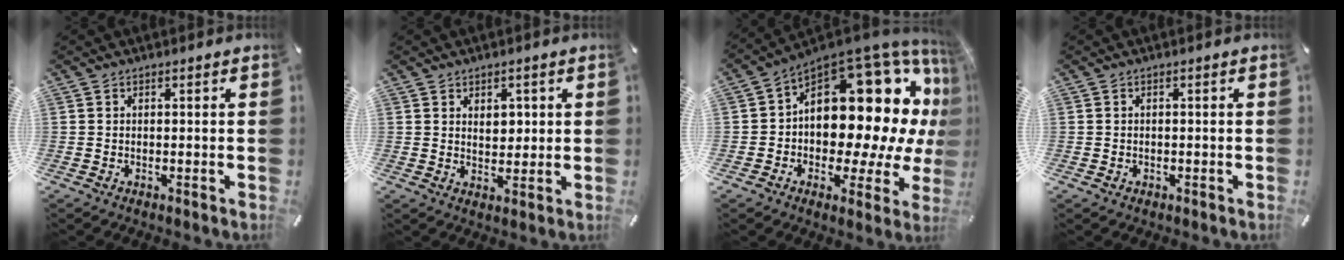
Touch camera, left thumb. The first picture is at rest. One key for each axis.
{"total": 3.7, "fx": 1.4, "fy": 2.9, "fz": 1.9, "tx": -0.019, "ty": -0.003, "tz": 0.019}
{"total": 22.9, "fx": 6.1, "fy": 13.8, "fz": 17.2, "tx": -0.210, "ty": -0.078, "tz": 0.117}
{"total": 0.9, "fx": -0.3, "fy": 0.8, "fz": 0.3, "tx": -0.005, "ty": 0.004, "tz": -0.009}